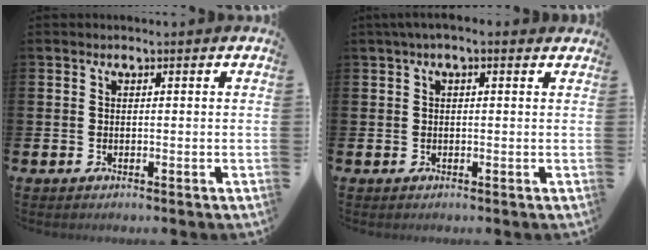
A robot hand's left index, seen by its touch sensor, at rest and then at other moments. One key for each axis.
{"total": 1.2, "fx": 0.6, "fy": 0.3, "fz": 1.0, "tx": -0.009, "ty": 0.000, "tz": 0.007}